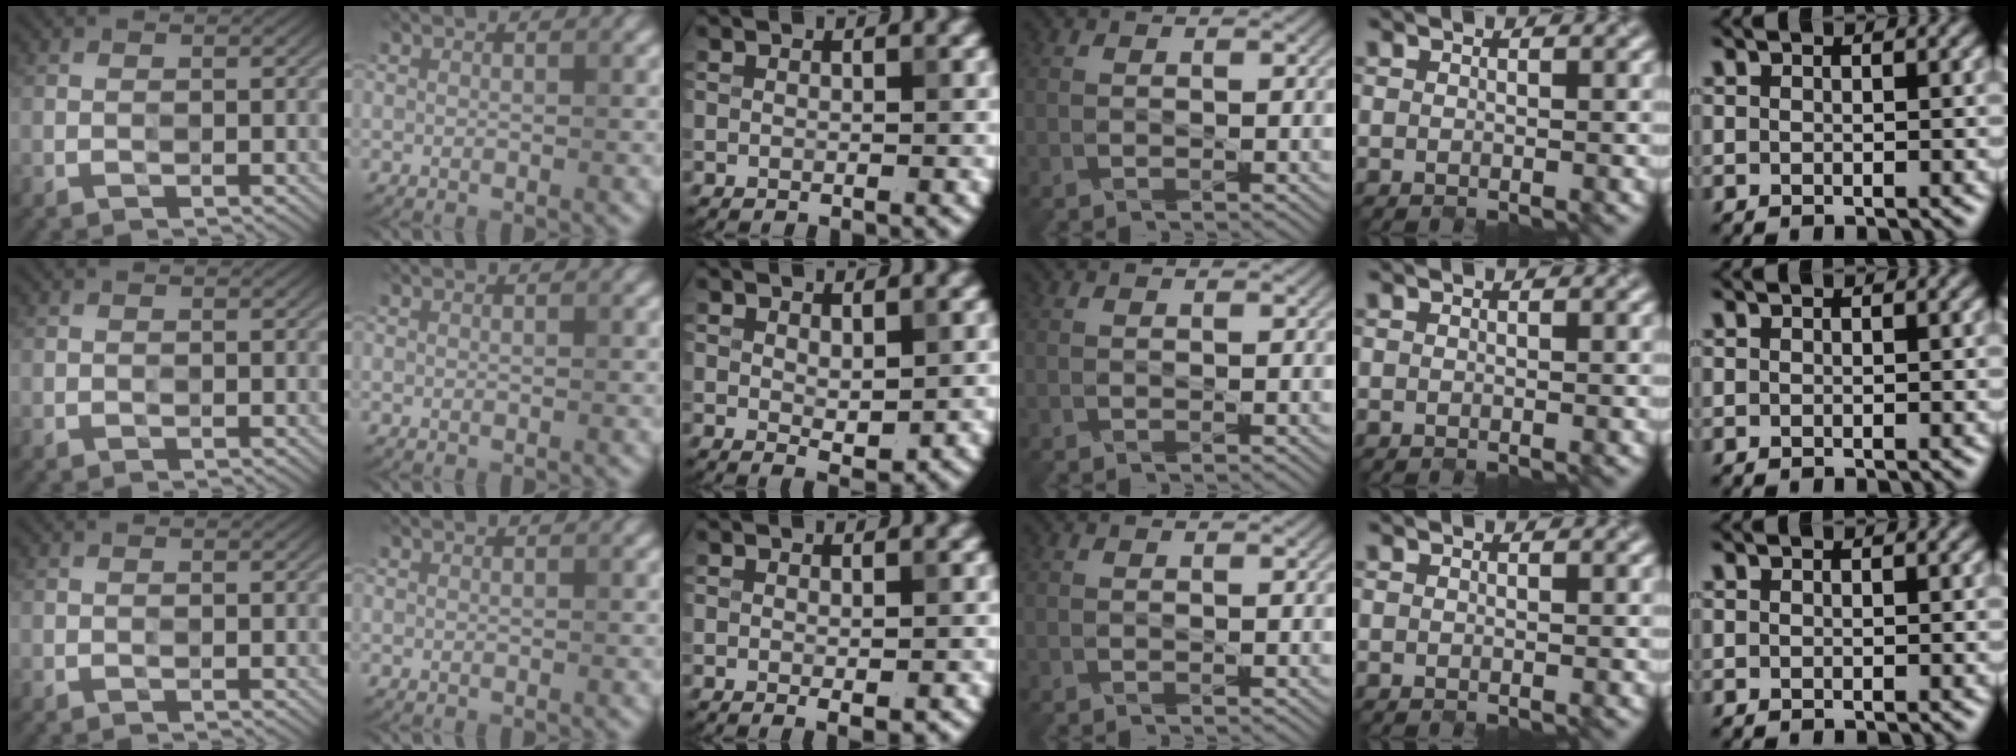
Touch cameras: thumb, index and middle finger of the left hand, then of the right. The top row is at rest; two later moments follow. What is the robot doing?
{"motion": "close", "object": "egg carton"}